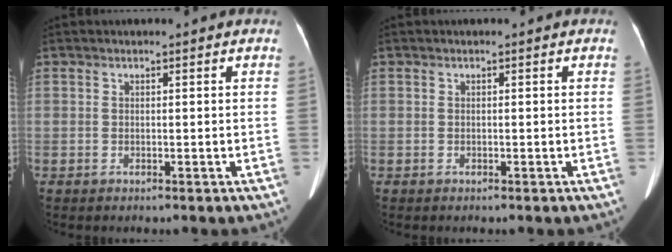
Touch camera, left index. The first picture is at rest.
{"total": 0.0}